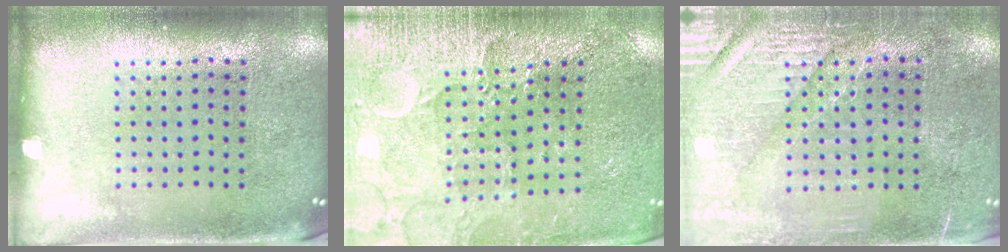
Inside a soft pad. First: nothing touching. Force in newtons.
{"total": 3.2, "press": 3.2, "slide": 0.3}
{"total": 3.2, "press": 2.9, "slide": 1.1}